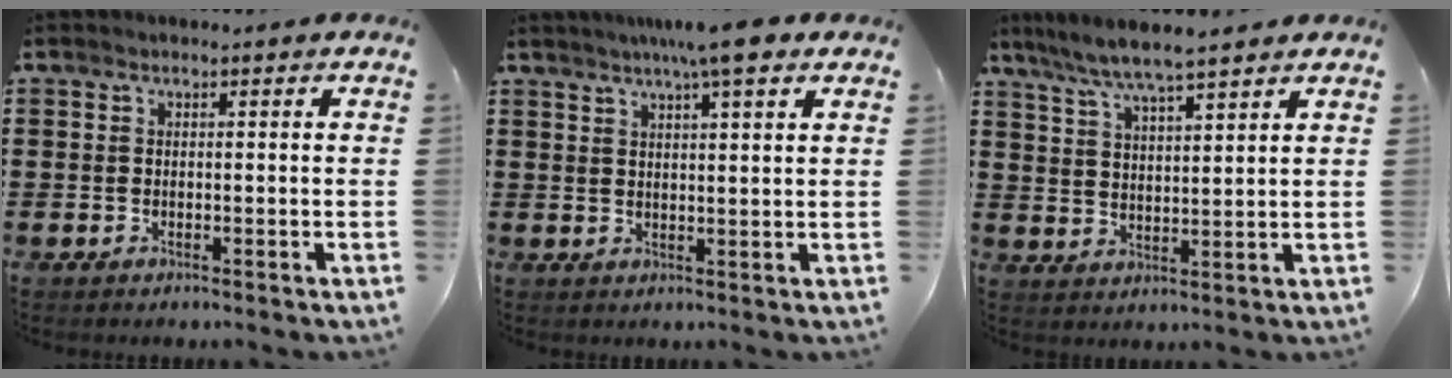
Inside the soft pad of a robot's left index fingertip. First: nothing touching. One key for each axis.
{"total": 6.3, "fx": 4.5, "fy": 0.1, "fz": 4.4, "tx": -0.080, "ty": -0.003, "tz": 0.075}
{"total": 5.7, "fx": 5.0, "fy": 0.0, "fz": 2.8, "tx": -0.071, "ty": -0.019, "tz": 0.086}